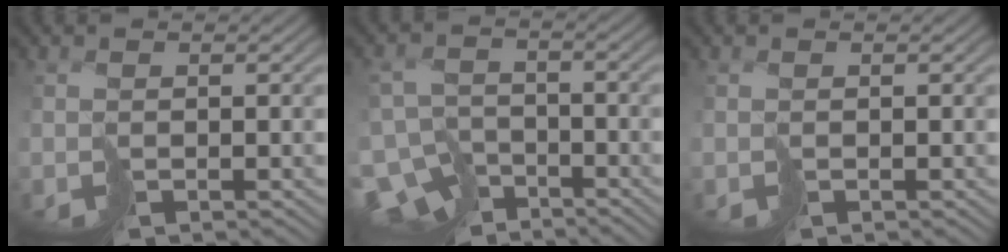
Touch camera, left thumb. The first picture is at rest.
{"total": 8.5, "force": [-6.7, 4.2, 2.9], "torque": [-0.058, -0.012, -0.113]}
{"total": 0.0}